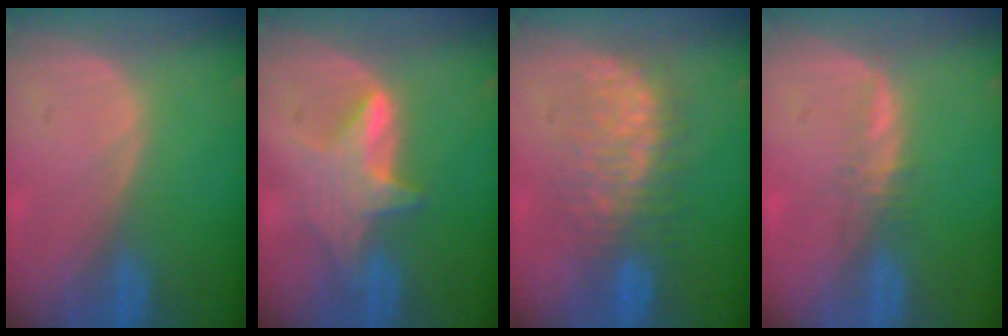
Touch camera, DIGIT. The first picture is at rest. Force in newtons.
{"total": 5.8, "press": 5.7, "slide": 0.9}
{"total": 7.8, "press": 7.8, "slide": 0.4}
{"total": 1.6, "press": 1.5, "slide": 0.5}